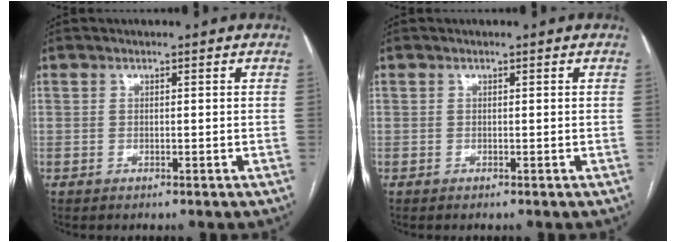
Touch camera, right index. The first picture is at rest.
{"total": 0.0}